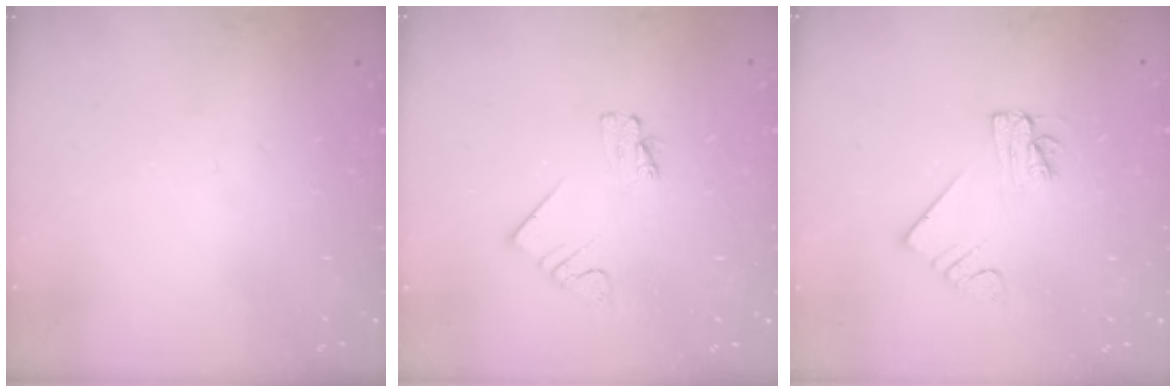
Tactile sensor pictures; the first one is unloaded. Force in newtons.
{"total": 2.0, "press": 2.0, "slide": 0.3}
{"total": 2.2, "press": 2.2, "slide": 0.1}